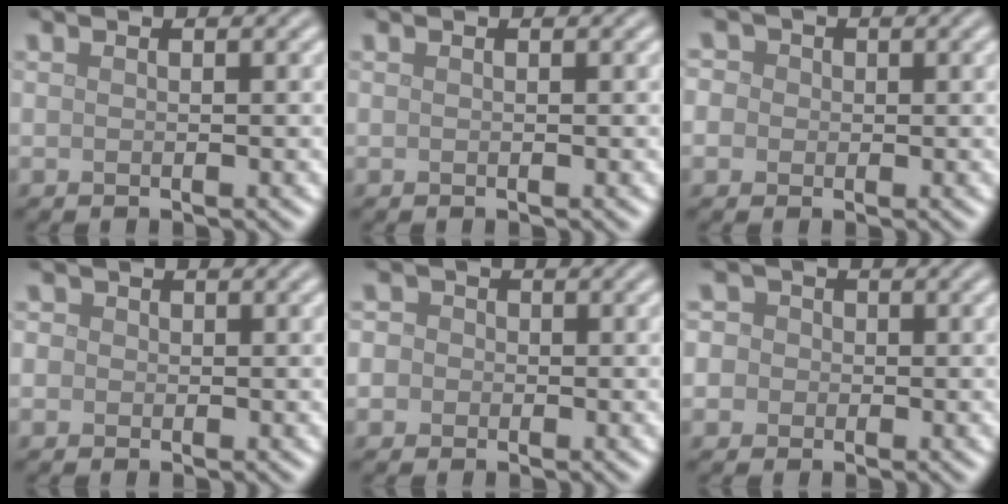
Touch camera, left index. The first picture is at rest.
{"total": 0.0}
{"total": 4.3, "force": [1.2, 3.8, 1.8], "torque": [-0.025, 0.032, -0.010]}
{"total": 2.1, "force": [0.6, 1.9, 0.9], "torque": [-0.001, 0.016, -0.011]}
{"total": 3.8, "force": [0.5, 3.5, 1.4], "torque": [0.000, 0.032, -0.029]}
{"total": 5.0, "force": [0.7, 4.7, 1.8], "torque": [-0.023, 0.040, -0.023]}